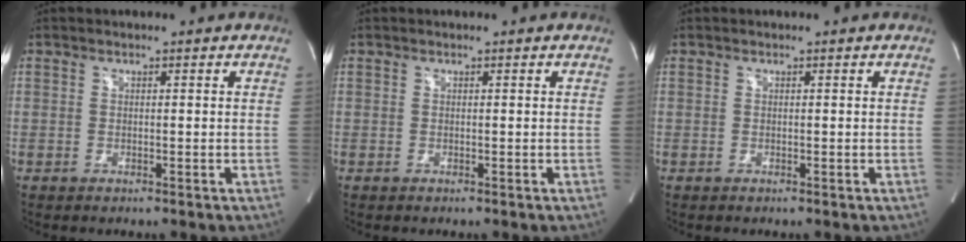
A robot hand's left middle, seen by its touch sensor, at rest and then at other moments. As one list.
[{"total": 0.0}, {"total": 0.0}]